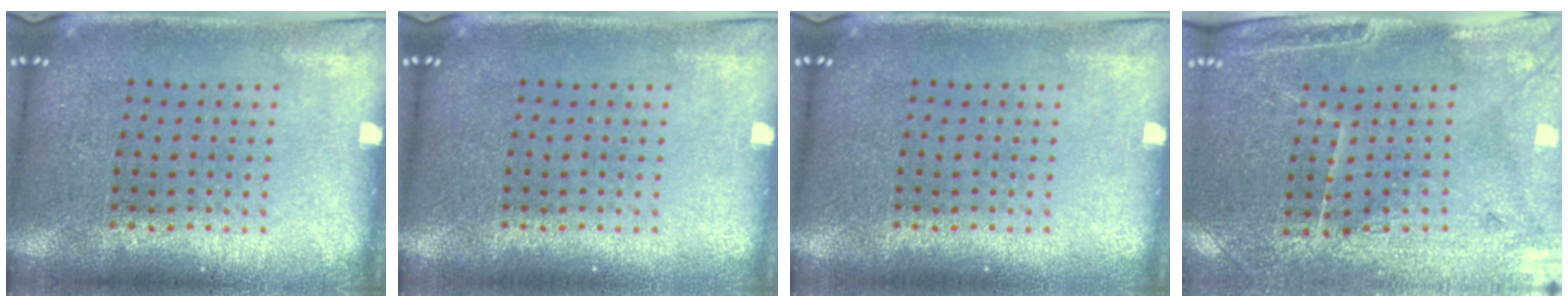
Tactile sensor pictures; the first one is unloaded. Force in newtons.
{"total": 0.0}
{"total": 0.0}
{"total": 3.3, "press": 3.1, "slide": 1.0}